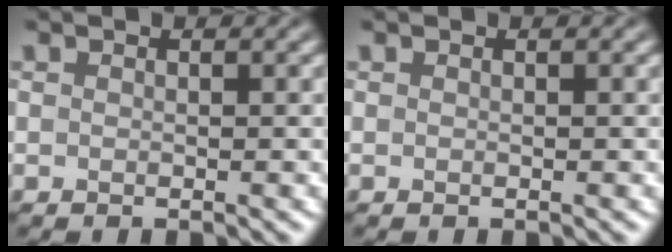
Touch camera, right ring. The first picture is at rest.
{"total": 0.0}